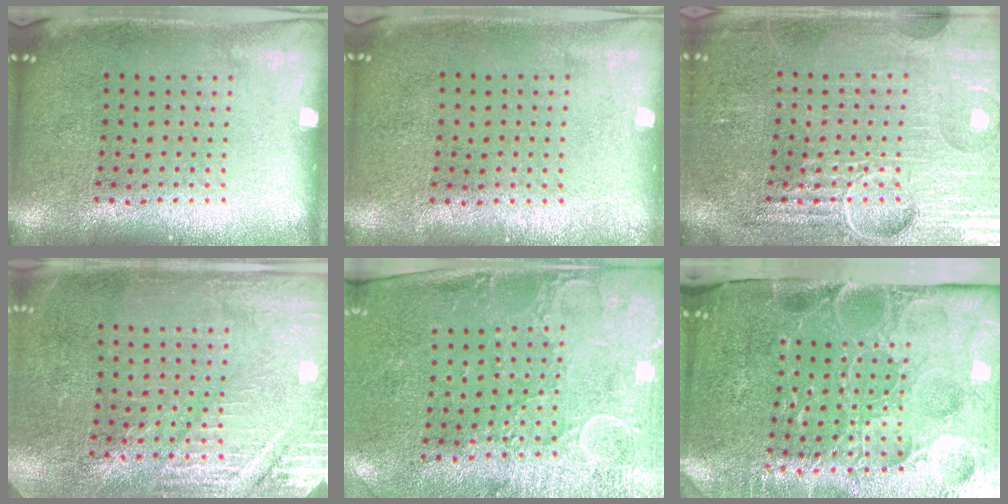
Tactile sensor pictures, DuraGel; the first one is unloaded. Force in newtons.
{"total": 0.0}
{"total": 7.2, "press": 7.2, "slide": 1.0}
{"total": 2.9, "press": 2.9, "slide": 0.3}
{"total": 3.0, "press": 2.4, "slide": 1.7}
{"total": 5.1, "press": 4.3, "slide": 2.8}